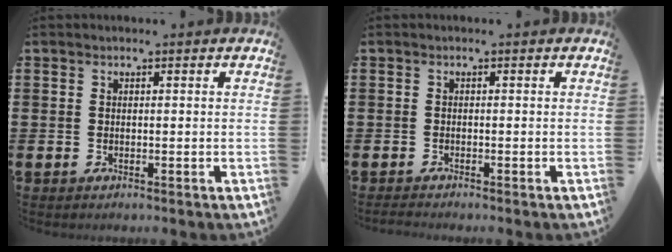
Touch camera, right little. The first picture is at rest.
{"total": 0.7, "force": [-0.6, 0.0, 0.3], "torque": [-0.004, -0.002, -0.012]}